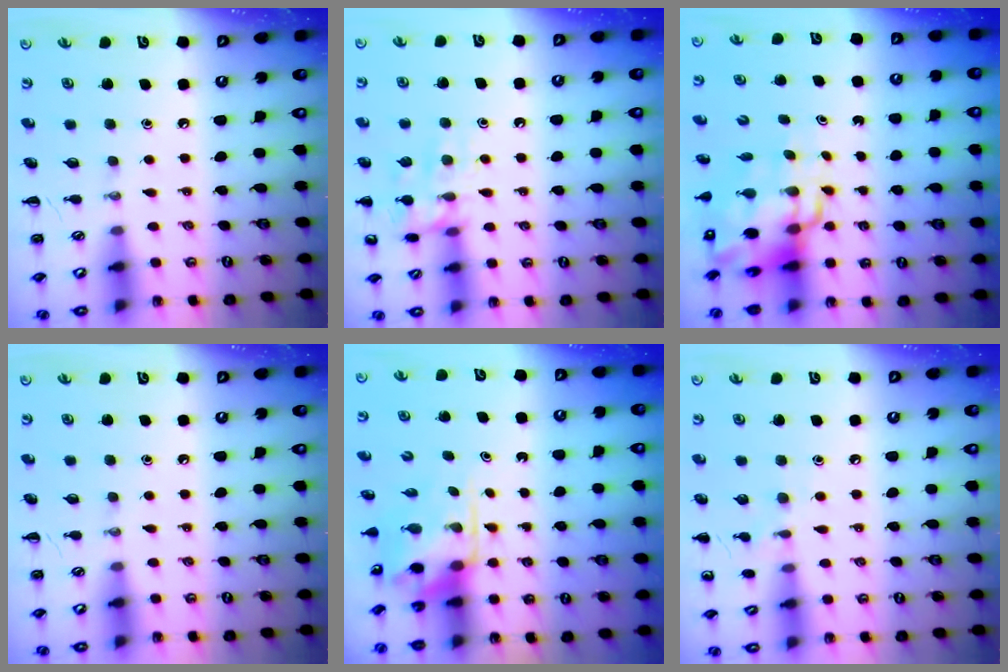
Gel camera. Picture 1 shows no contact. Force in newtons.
{"total": 13.3, "press": 13.2, "slide": 0.7}
{"total": 11.3, "press": 10.9, "slide": 3.1}
{"total": 0.0}
{"total": 4.6, "press": 4.6, "slide": 0.5}
{"total": 5.6, "press": 5.4, "slide": 1.8}